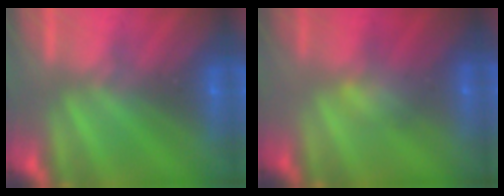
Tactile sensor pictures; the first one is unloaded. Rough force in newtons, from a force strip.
{"total": 2.6}